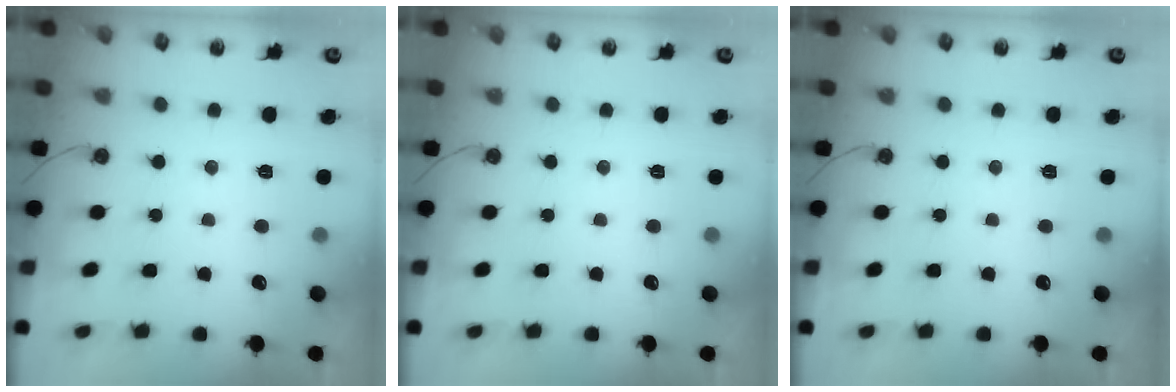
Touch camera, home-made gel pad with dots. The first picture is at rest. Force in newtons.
{"total": 0.0}
{"total": 0.0}